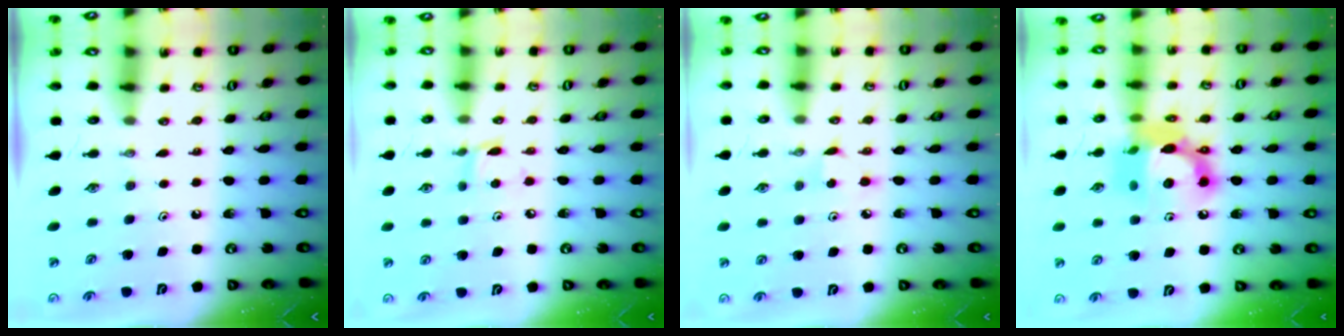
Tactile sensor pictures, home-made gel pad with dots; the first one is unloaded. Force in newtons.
{"total": 4.7, "press": 4.6, "slide": 0.6}
{"total": 3.4, "press": 3.4, "slide": 0.3}
{"total": 15.1, "press": 15.1, "slide": 1.2}